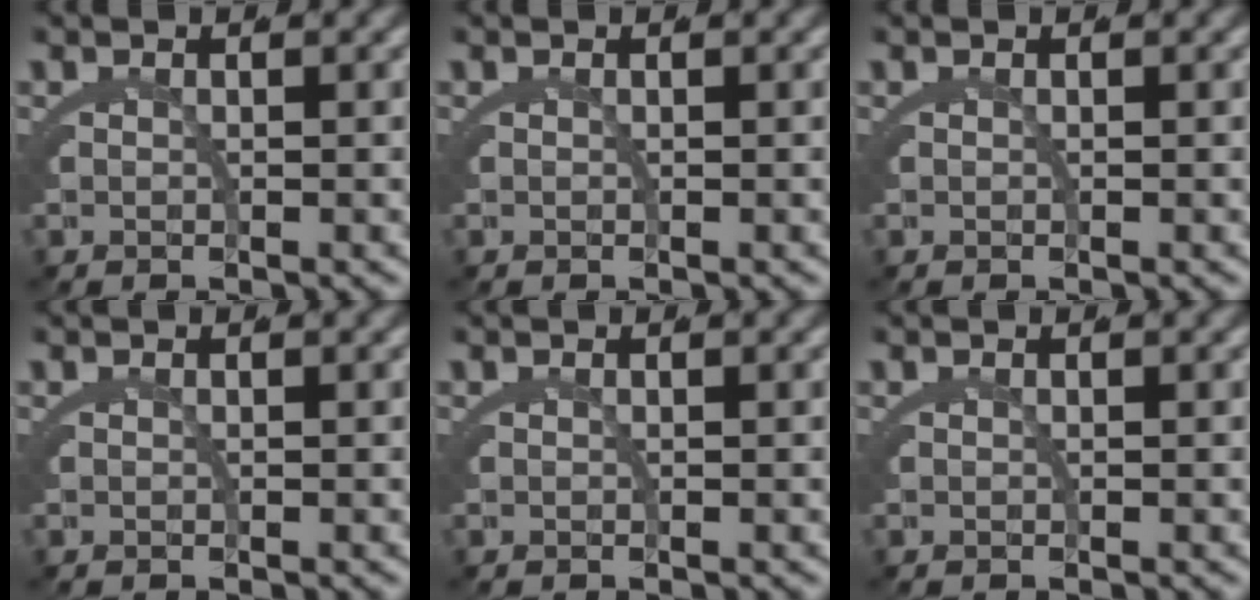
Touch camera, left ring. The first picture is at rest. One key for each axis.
{"total": 0.0}
{"total": 0.0}
{"total": 0.0}
{"total": 0.0}
{"total": 0.0}